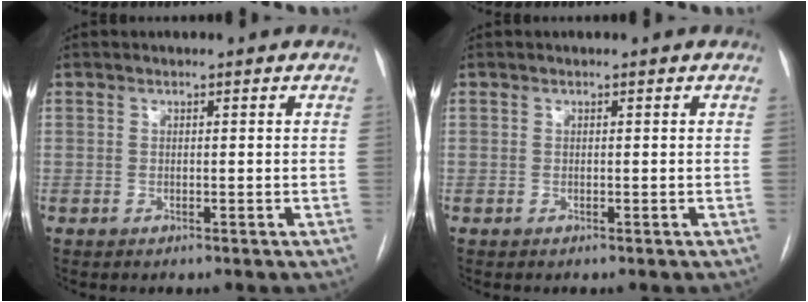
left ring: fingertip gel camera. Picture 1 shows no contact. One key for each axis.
{"total": 0.0}